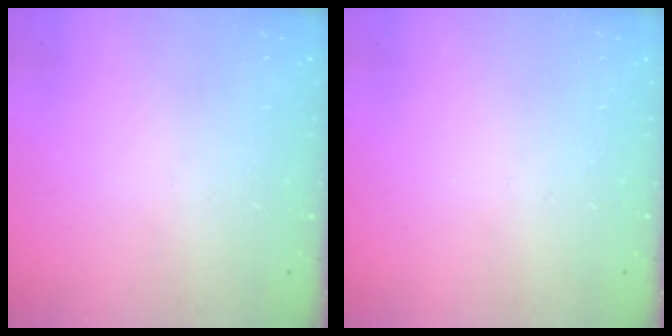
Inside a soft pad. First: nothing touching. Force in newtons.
{"total": 0.0}